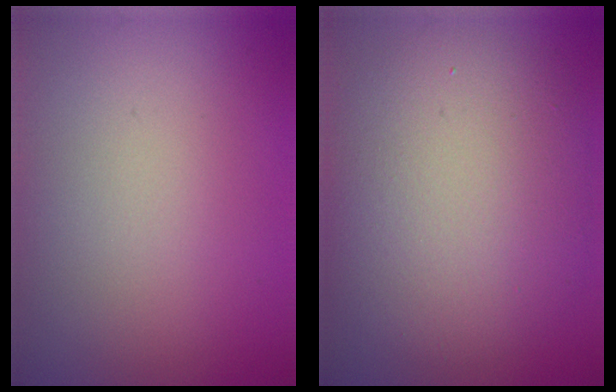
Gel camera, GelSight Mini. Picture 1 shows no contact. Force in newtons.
{"total": 9.7, "press": 9.7, "slide": 0.9}